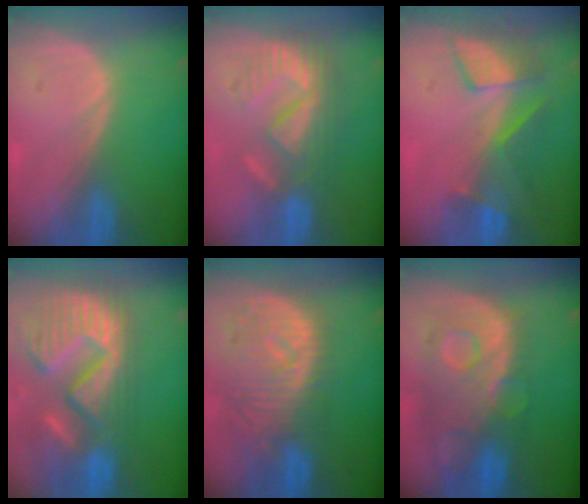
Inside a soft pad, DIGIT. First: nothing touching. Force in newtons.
{"total": 9.5, "press": 8.2, "slide": 4.8}
{"total": 8.6, "press": 7.2, "slide": 4.7}
{"total": 15.1, "press": 12.6, "slide": 8.3}
{"total": 11.0, "press": 9.7, "slide": 5.3}
{"total": 11.3, "press": 9.8, "slide": 5.6}